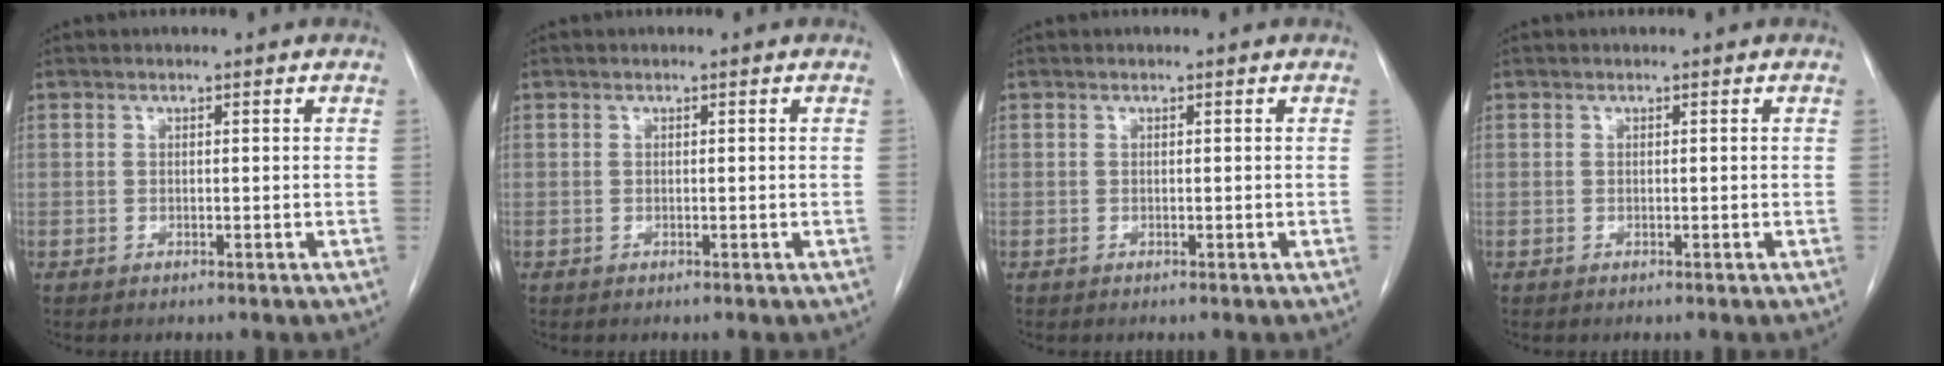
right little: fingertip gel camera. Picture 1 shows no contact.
{"total": 0.0}
{"total": 0.0}
{"total": 0.0}